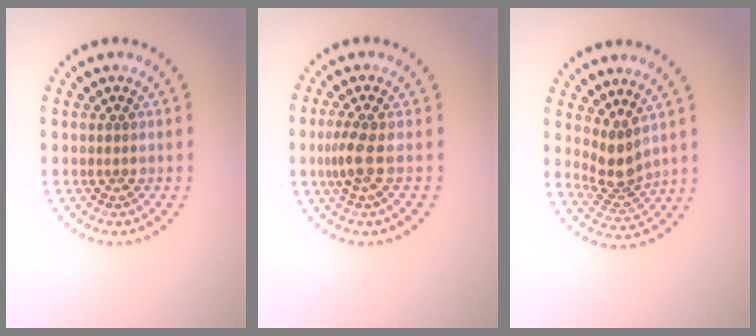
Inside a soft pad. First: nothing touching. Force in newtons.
{"total": 2.0, "press": 1.6, "slide": 1.2}
{"total": 2.9, "press": 2.2, "slide": 1.9}